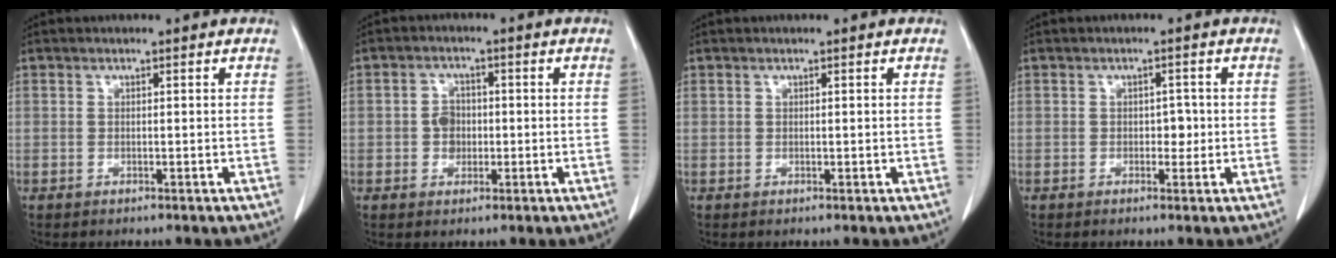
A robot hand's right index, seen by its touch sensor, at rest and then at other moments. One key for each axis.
{"total": 3.0, "fx": -0.3, "fy": 2.5, "fz": 1.6, "tx": -0.023, "ty": 0.009, "tz": -0.003}
{"total": 0.0}
{"total": 1.8, "fx": -0.1, "fy": 1.2, "fz": 1.3, "tx": -0.010, "ty": 0.006, "tz": 0.002}